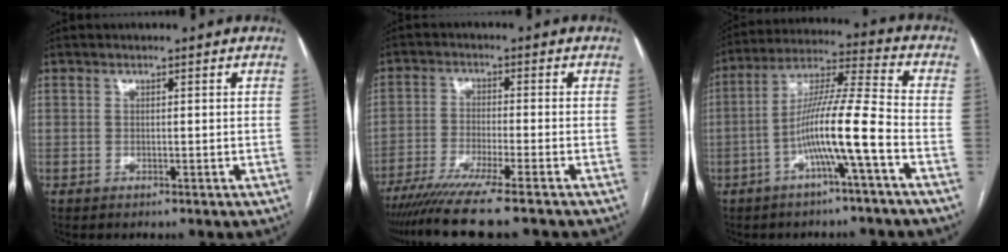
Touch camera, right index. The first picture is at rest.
{"total": 11.6, "force": [-9.6, -1.1, 6.6], "torque": [-0.091, -0.032, -0.153]}
{"total": 11.6, "force": [-4.2, -0.8, 10.8], "torque": [-0.201, 0.019, -0.079]}